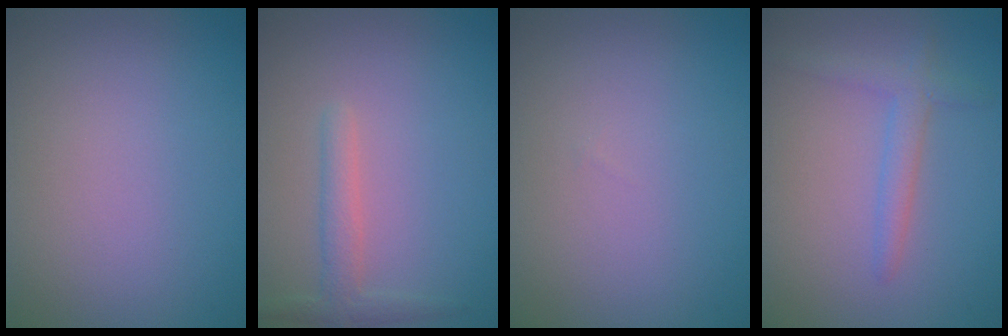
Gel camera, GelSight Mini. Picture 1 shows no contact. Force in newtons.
{"total": 1.9, "press": 1.9, "slide": 0.1}
{"total": 0.0}
{"total": 2.1, "press": 2.1, "slide": 0.1}